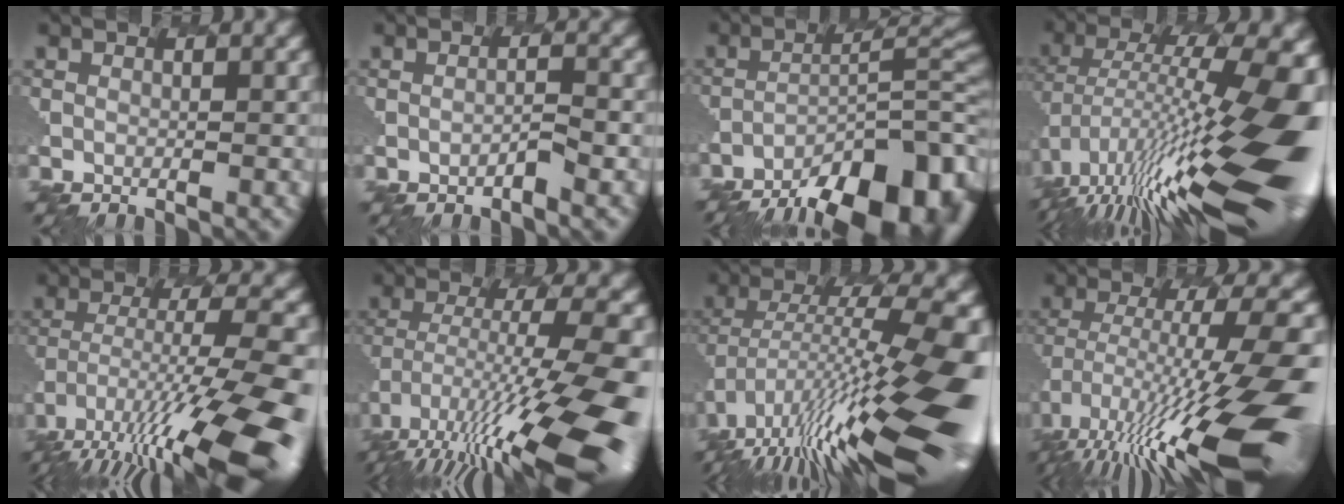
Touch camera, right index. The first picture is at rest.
{"total": 0.9, "force": [-0.4, -0.2, 0.7], "torque": [-0.025, 0.002, -0.006]}
{"total": 15.6, "force": [-11.1, 5.5, 9.4], "torque": [-0.129, -0.019, -0.145]}
{"total": 16.1, "force": [-3.8, 5.1, 14.8], "torque": [-0.260, 0.018, -0.072]}
{"total": 14.5, "force": [-7.8, 3.6, 11.7], "torque": [-0.227, -0.013, -0.112]}
{"total": 14.8, "force": [-6.5, 3.6, 12.9], "torque": [-0.231, -0.005, -0.098]}
{"total": 14.4, "force": [-4.8, 4.0, 13.0], "torque": [-0.235, 0.023, -0.087]}
{"total": 15.4, "force": [-5.1, 3.9, 14.0], "torque": [-0.259, -0.002, -0.080]}